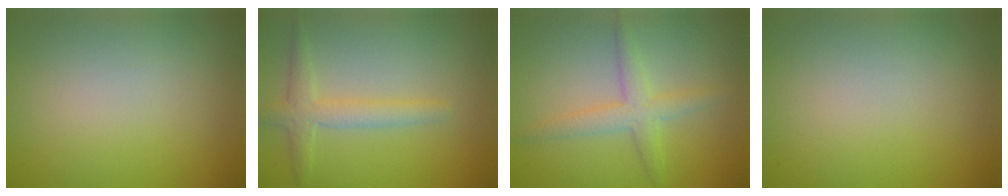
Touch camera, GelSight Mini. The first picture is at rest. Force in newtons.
{"total": 2.8, "press": 2.8, "slide": 0.2}
{"total": 2.9, "press": 2.9, "slide": 0.0}
{"total": 0.0}